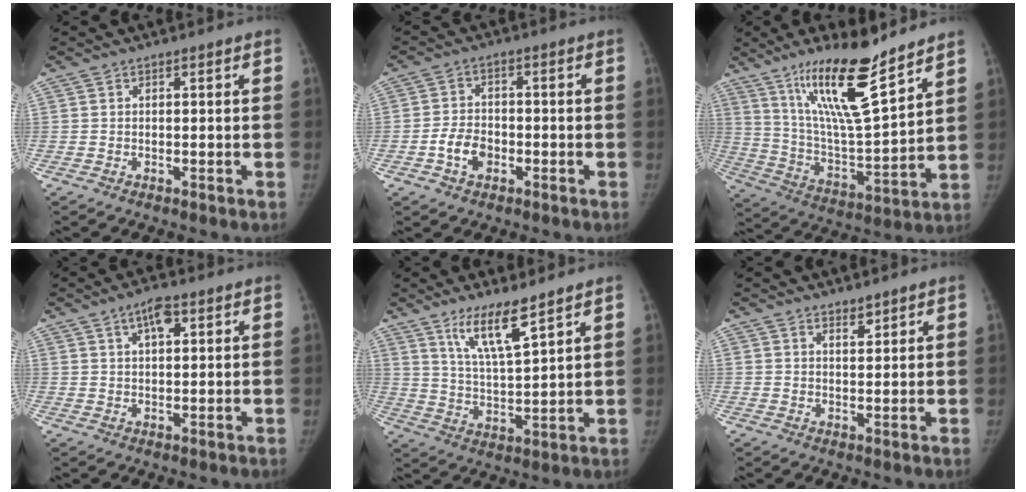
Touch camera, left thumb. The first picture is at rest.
{"total": 5.5, "force": [-2.0, 3.8, 3.3], "torque": [-0.051, 0.018, -0.039]}
{"total": 18.8, "force": [12.7, 3.1, 13.5], "torque": [-0.219, -0.075, 0.235]}
{"total": 4.6, "force": [2.2, 1.9, 3.5], "torque": [-0.056, -0.003, 0.037]}
{"total": 9.4, "force": [6.5, 1.5, 6.7], "torque": [-0.122, -0.047, 0.130]}
{"total": 2.0, "force": [1.7, 0.7, 0.8], "torque": [-0.005, -0.014, 0.029]}